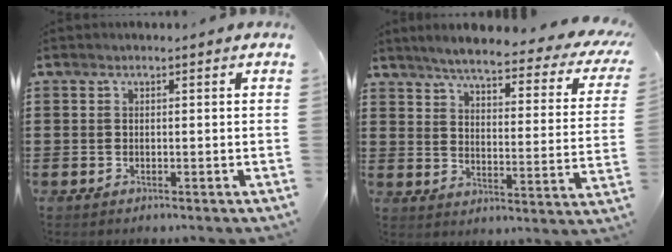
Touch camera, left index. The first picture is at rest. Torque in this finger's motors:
{"motor_torque": [1.83, -0.32, 0.90, 0.08]}